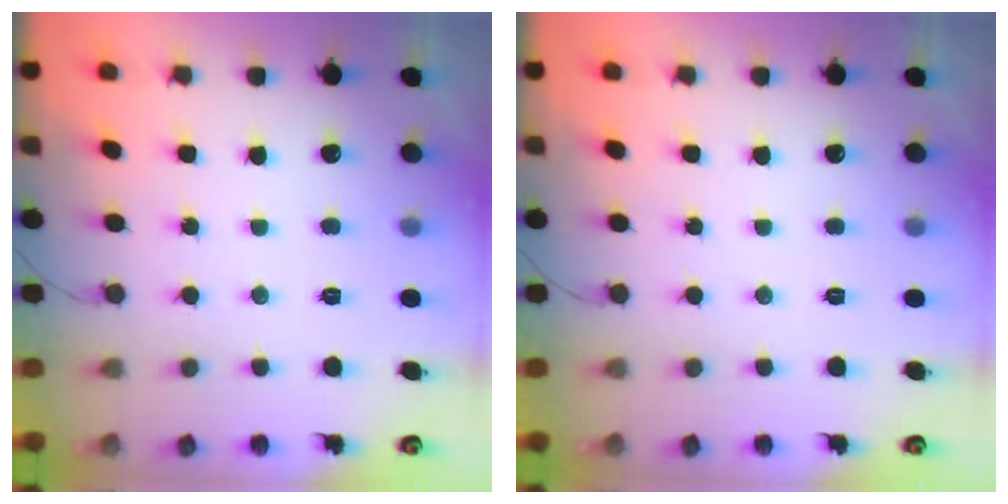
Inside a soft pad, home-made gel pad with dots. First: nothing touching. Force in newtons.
{"total": 0.0}